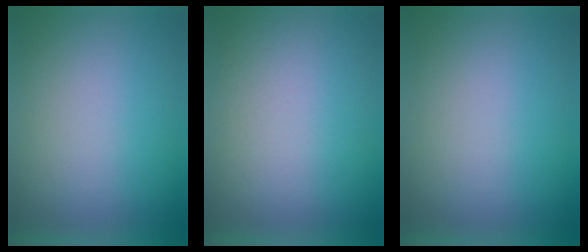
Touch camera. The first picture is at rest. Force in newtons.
{"total": 1.4}
{"total": 1.4}